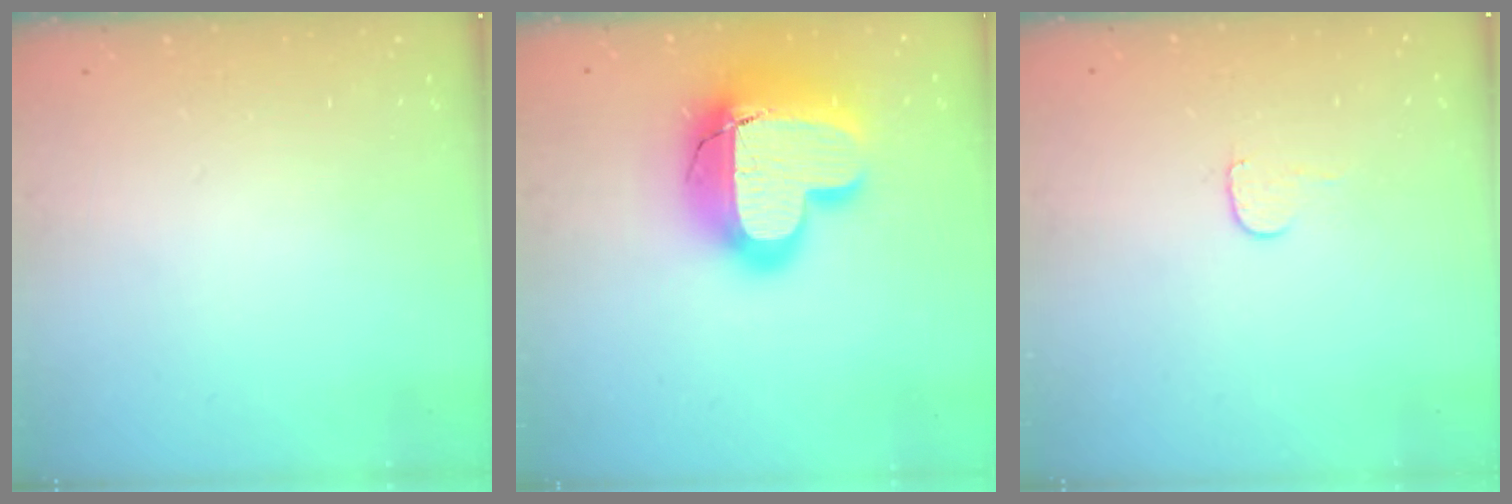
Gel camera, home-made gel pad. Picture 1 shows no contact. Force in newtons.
{"total": 23.0, "press": 22.9, "slide": 1.6}
{"total": 4.0, "press": 4.0, "slide": 0.4}